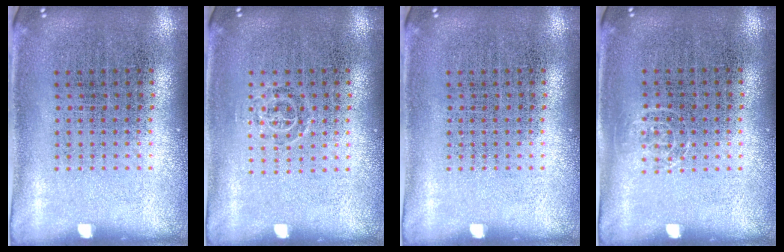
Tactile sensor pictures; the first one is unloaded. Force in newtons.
{"total": 0.7, "press": 0.5, "slide": 0.6}
{"total": 0.0}
{"total": 0.6, "press": 0.5, "slide": 0.4}